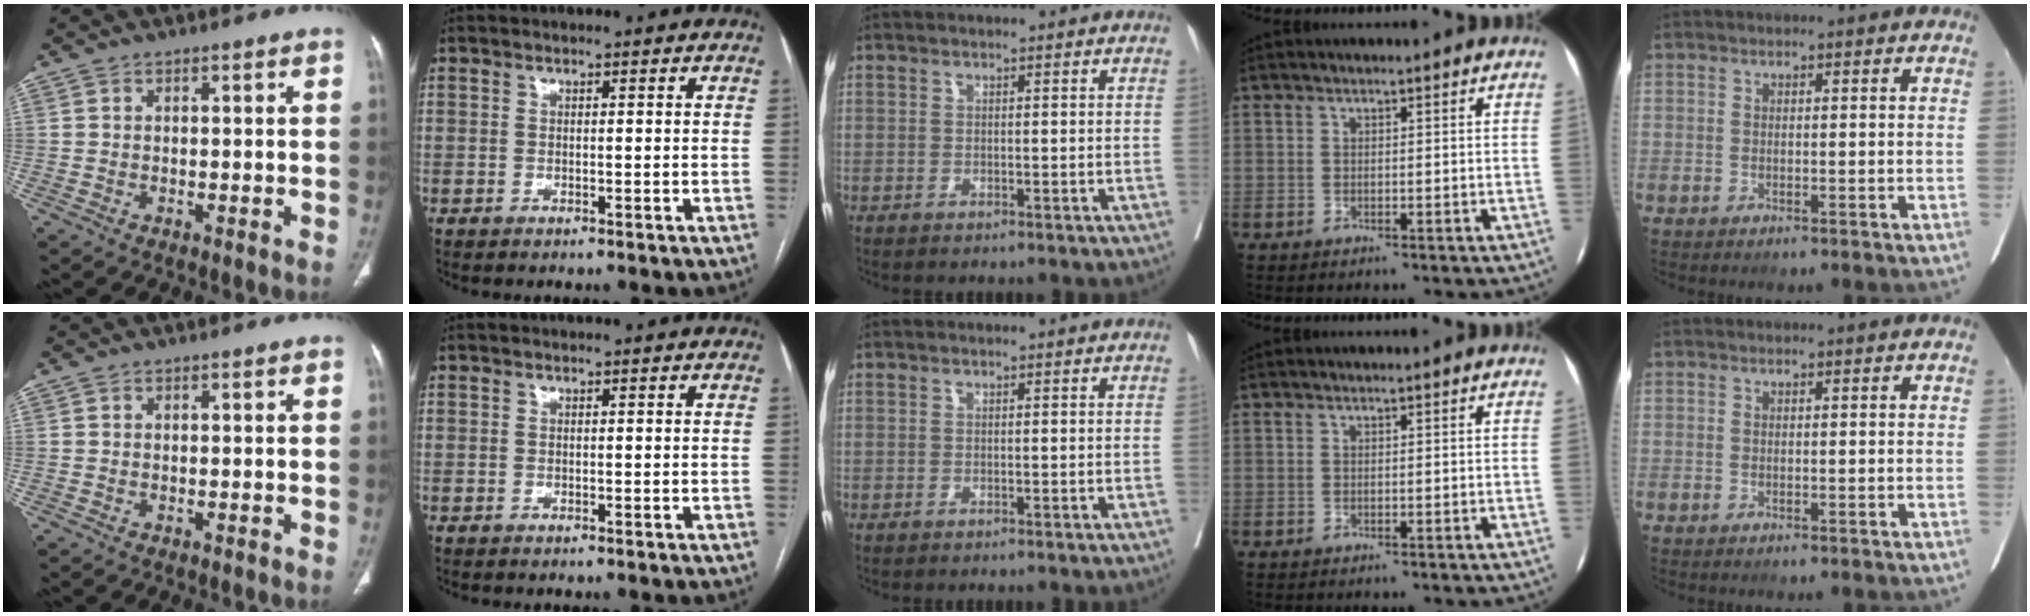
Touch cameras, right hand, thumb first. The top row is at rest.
{}